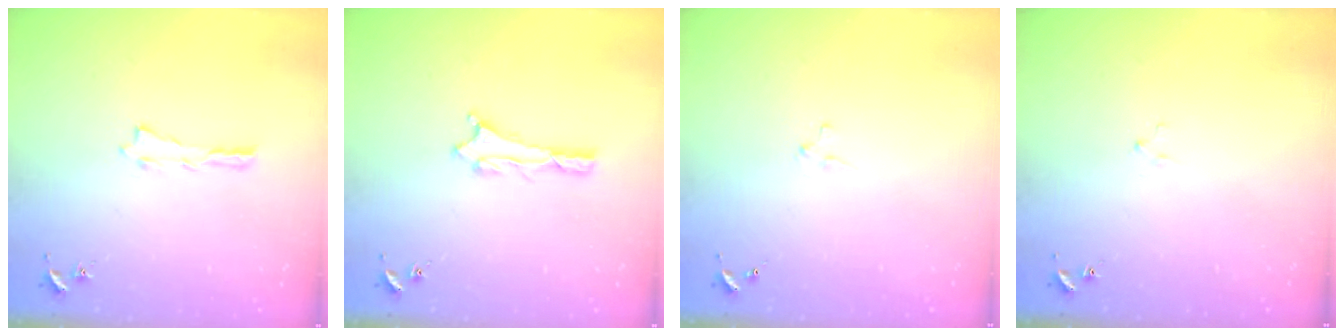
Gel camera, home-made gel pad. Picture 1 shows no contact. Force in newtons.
{"total": 1.1, "press": 1.0, "slide": 0.1}
{"total": 2.0, "press": 2.0, "slide": 0.2}
{"total": 1.5, "press": 1.5, "slide": 0.2}